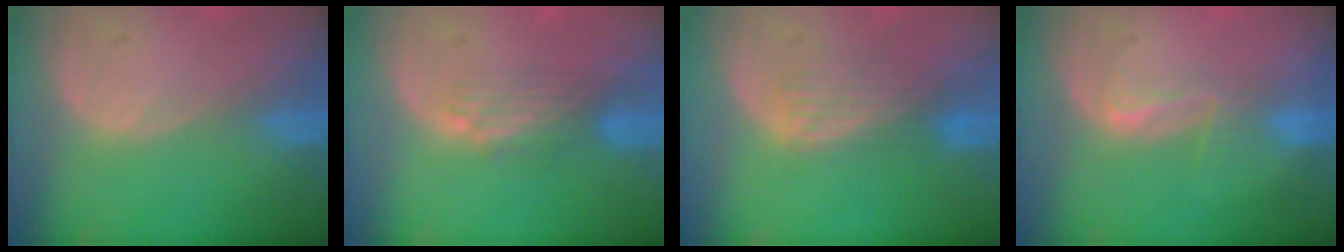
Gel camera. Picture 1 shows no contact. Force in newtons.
{"total": 3.3, "press": 2.8, "slide": 1.6}
{"total": 4.5, "press": 3.9, "slide": 2.4}
{"total": 2.7, "press": 2.3, "slide": 1.5}